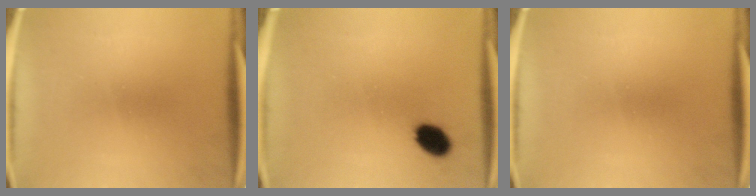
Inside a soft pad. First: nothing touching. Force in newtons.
{"total": 5.5}
{"total": 0.0}